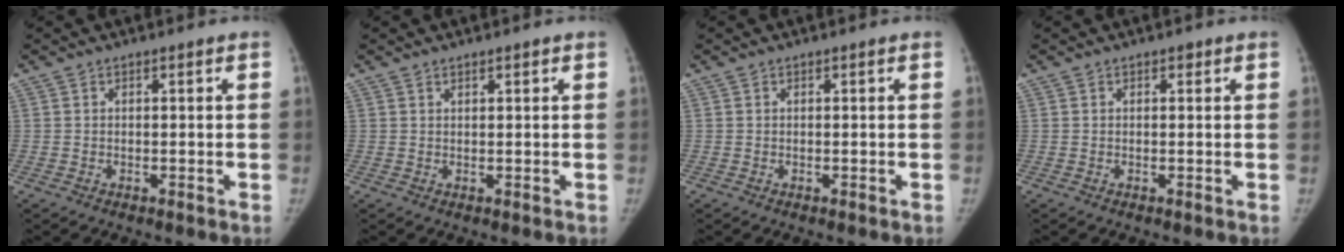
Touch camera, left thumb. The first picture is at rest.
{"total": 0.9, "force": [0.7, 0.3, 0.5], "torque": [-0.006, -0.003, 0.011]}
{"total": 0.0}
{"total": 0.7, "force": [0.4, 0.4, 0.4], "torque": [0.000, 0.000, 0.003]}